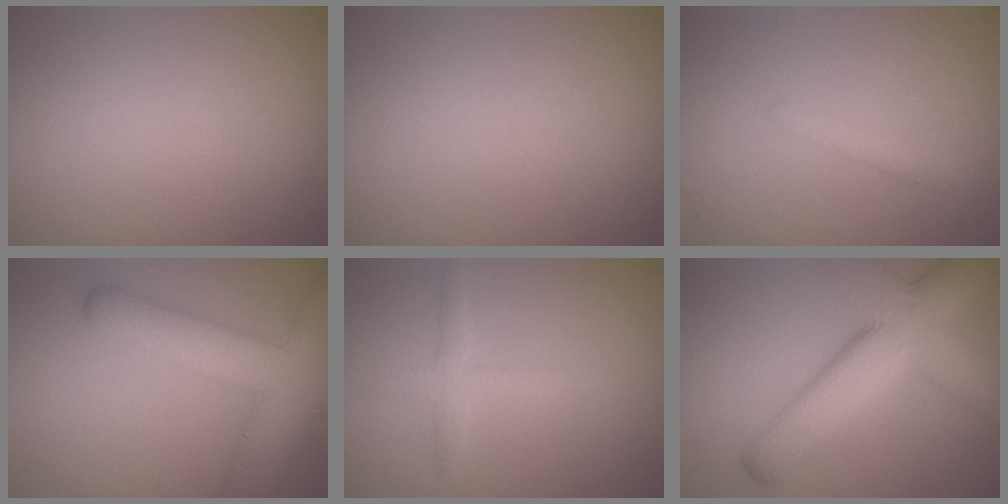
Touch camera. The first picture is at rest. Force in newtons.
{"total": 0.0}
{"total": 1.4, "press": 1.4, "slide": 0.0}
{"total": 8.3, "press": 8.3, "slide": 0.5}
{"total": 2.1, "press": 2.1, "slide": 0.1}
{"total": 8.9, "press": 8.9, "slide": 0.4}